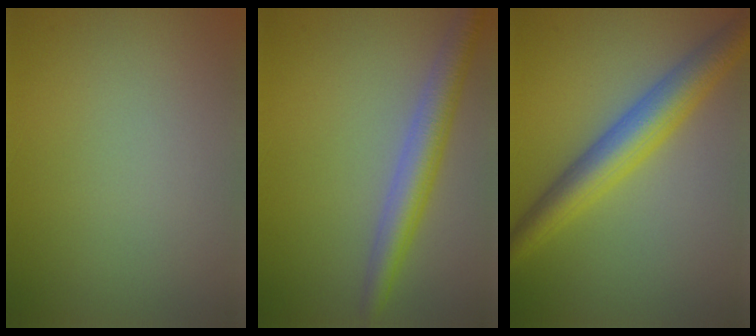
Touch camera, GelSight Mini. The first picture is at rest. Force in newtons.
{"total": 4.2, "press": 4.2, "slide": 0.2}
{"total": 5.9, "press": 5.9, "slide": 0.2}